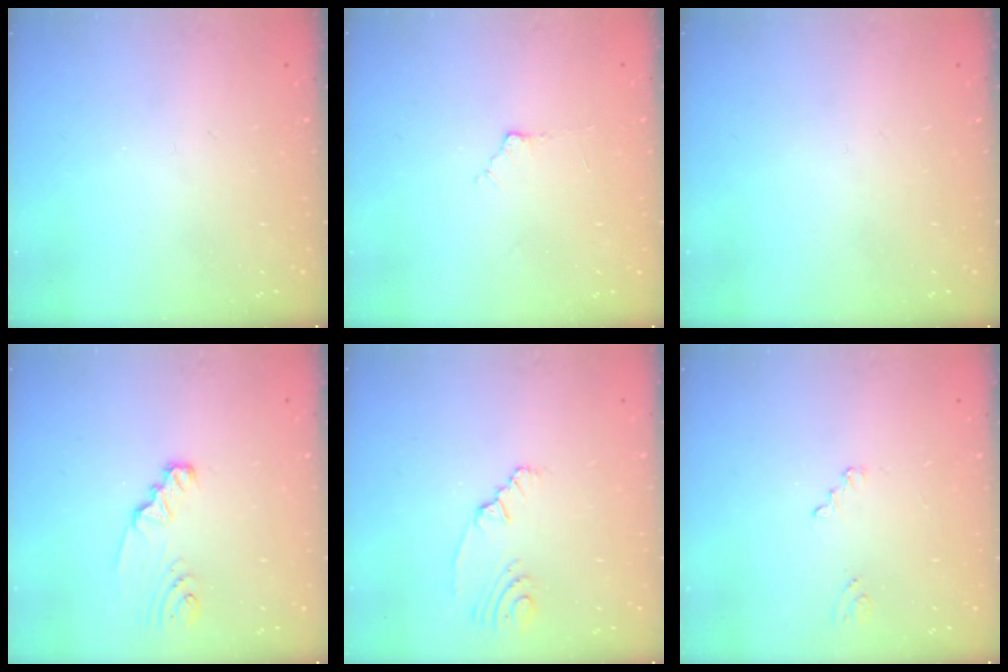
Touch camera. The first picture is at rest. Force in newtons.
{"total": 3.0, "press": 3.0, "slide": 0.4}
{"total": 0.0}
{"total": 2.4, "press": 2.4, "slide": 0.1}
{"total": 2.8, "press": 2.3, "slide": 1.7}
{"total": 0.8, "press": 0.8, "slide": 0.0}